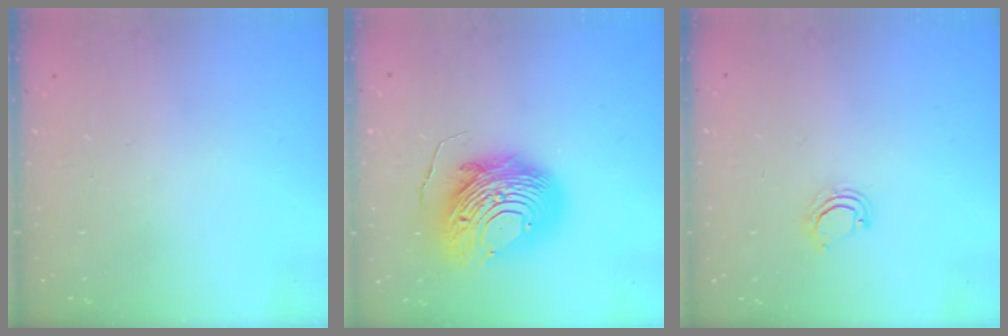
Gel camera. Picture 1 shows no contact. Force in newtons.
{"total": 14.7, "press": 14.7, "slide": 1.1}
{"total": 2.2, "press": 2.2, "slide": 0.1}